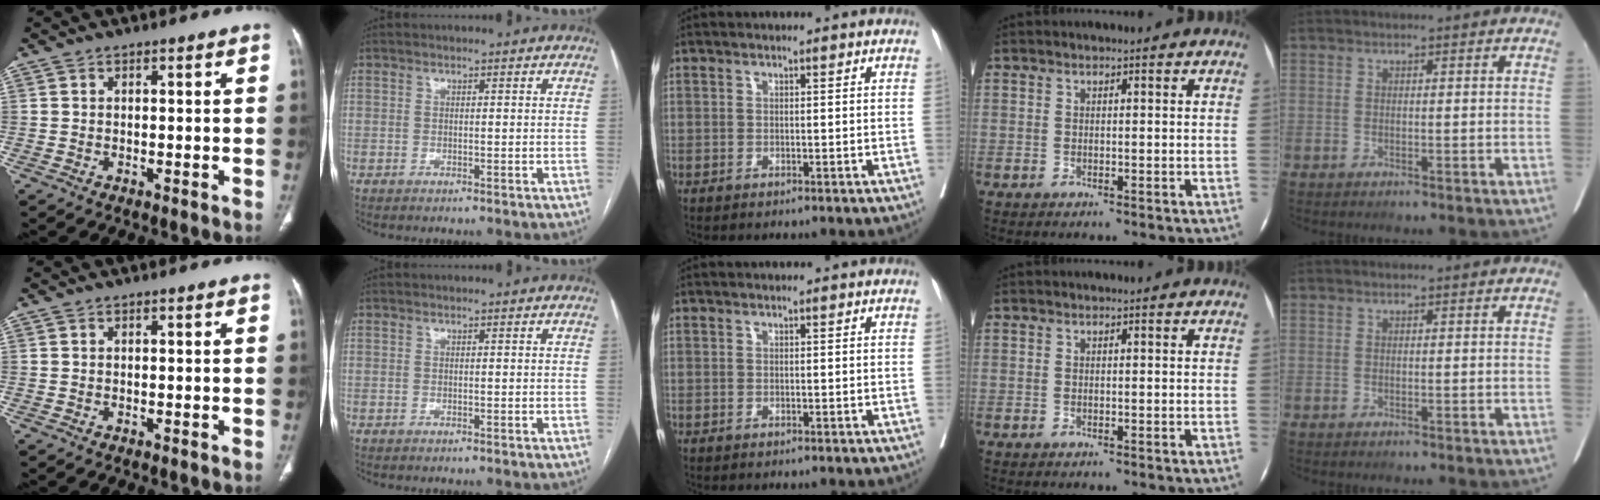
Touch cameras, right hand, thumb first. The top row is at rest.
{}